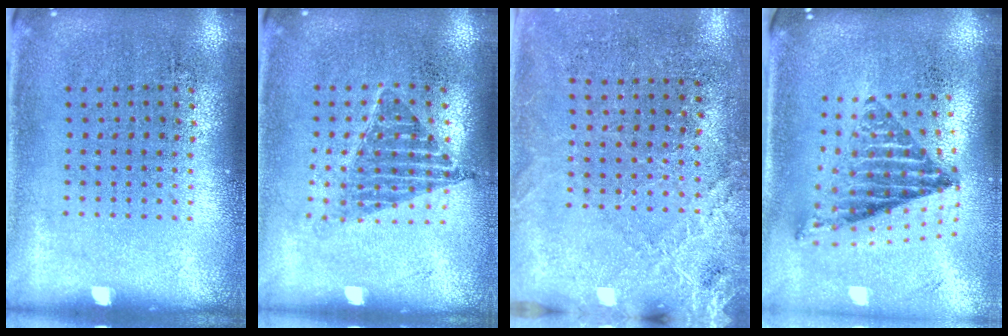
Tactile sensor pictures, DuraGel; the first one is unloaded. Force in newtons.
{"total": 1.1, "press": 1.0, "slide": 0.6}
{"total": 2.6, "press": 2.5, "slide": 0.7}
{"total": 1.3, "press": 1.1, "slide": 0.7}